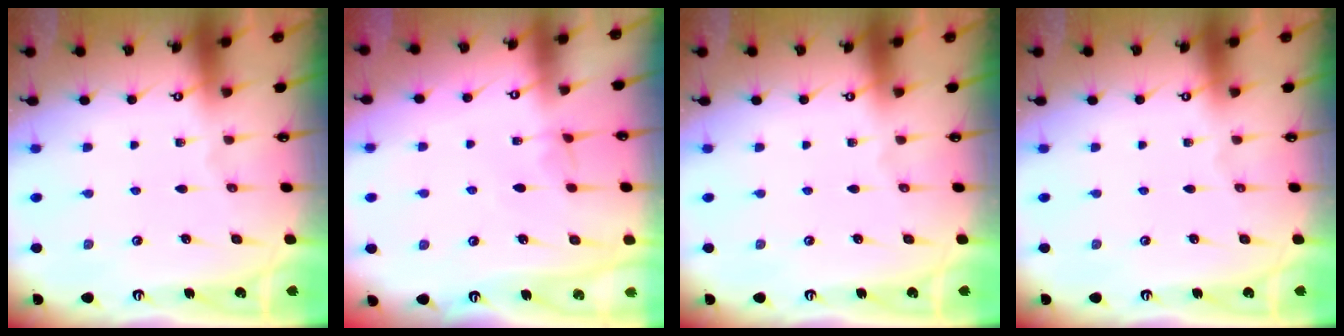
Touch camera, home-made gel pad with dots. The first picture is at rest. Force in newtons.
{"total": 2.7, "press": 2.7, "slide": 0.4}
{"total": 0.0}
{"total": 0.0}